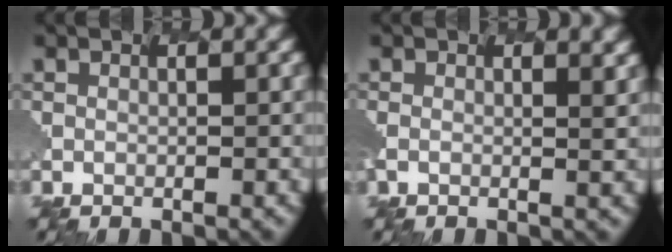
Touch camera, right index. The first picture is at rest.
{"total": 0.8, "force": [0.5, -0.1, 0.7], "torque": [-0.002, 0.007, -0.007]}